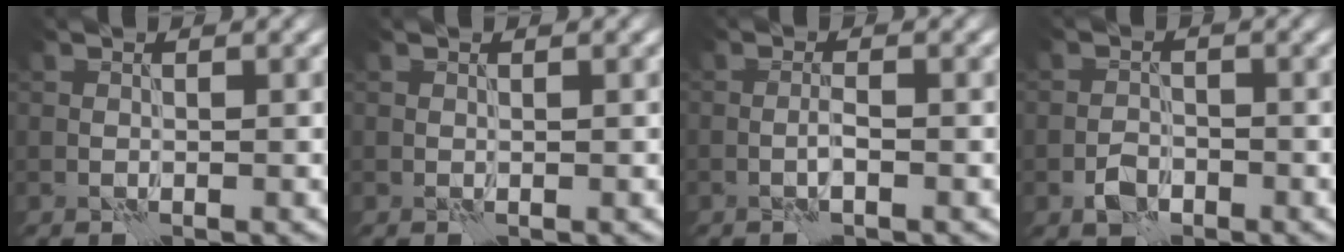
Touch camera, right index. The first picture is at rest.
{"total": 0.0}
{"total": 1.1, "force": [-0.5, 0.0, 0.9], "torque": [-0.018, 0.005, -0.012]}
{"total": 2.1, "force": [-1.3, 1.4, 1.0], "torque": [-0.015, 0.006, -0.027]}